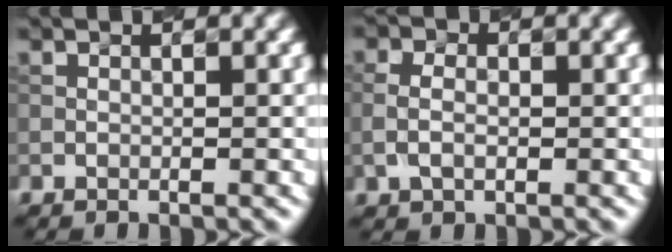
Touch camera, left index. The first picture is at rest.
{"total": 1.9, "force": [-0.2, 1.3, 1.4], "torque": [-0.032, 0.005, -0.007]}